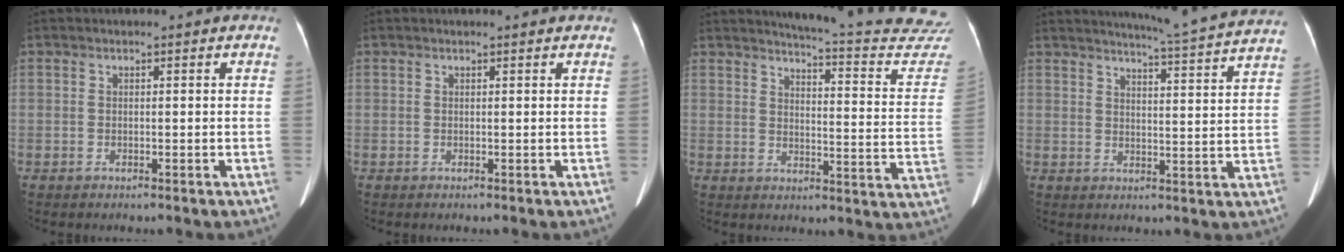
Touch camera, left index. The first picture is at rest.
{"total": 1.3, "force": [1.2, 0.0, 0.4], "torque": [-0.010, 0.009, 0.013]}
{"total": 22.5, "force": [21.8, 0.9, 5.5], "torque": [-0.065, -0.133, 0.234]}
{"total": 15.1, "force": [14.1, -1.9, 4.8], "torque": [-0.086, -0.053, 0.166]}